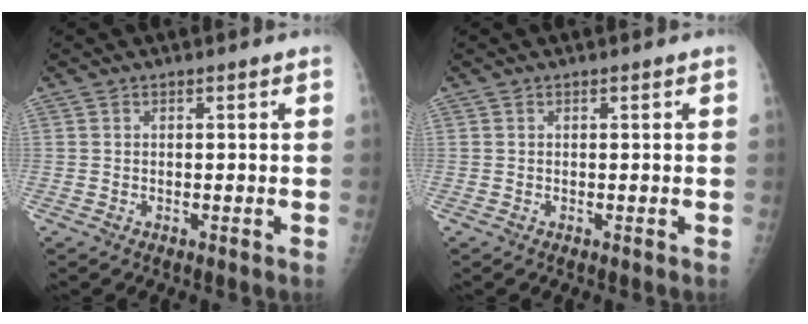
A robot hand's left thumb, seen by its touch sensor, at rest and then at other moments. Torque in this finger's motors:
{"motor_torque": [-0.02, 0.10, -0.12, -0.12, 0.00]}